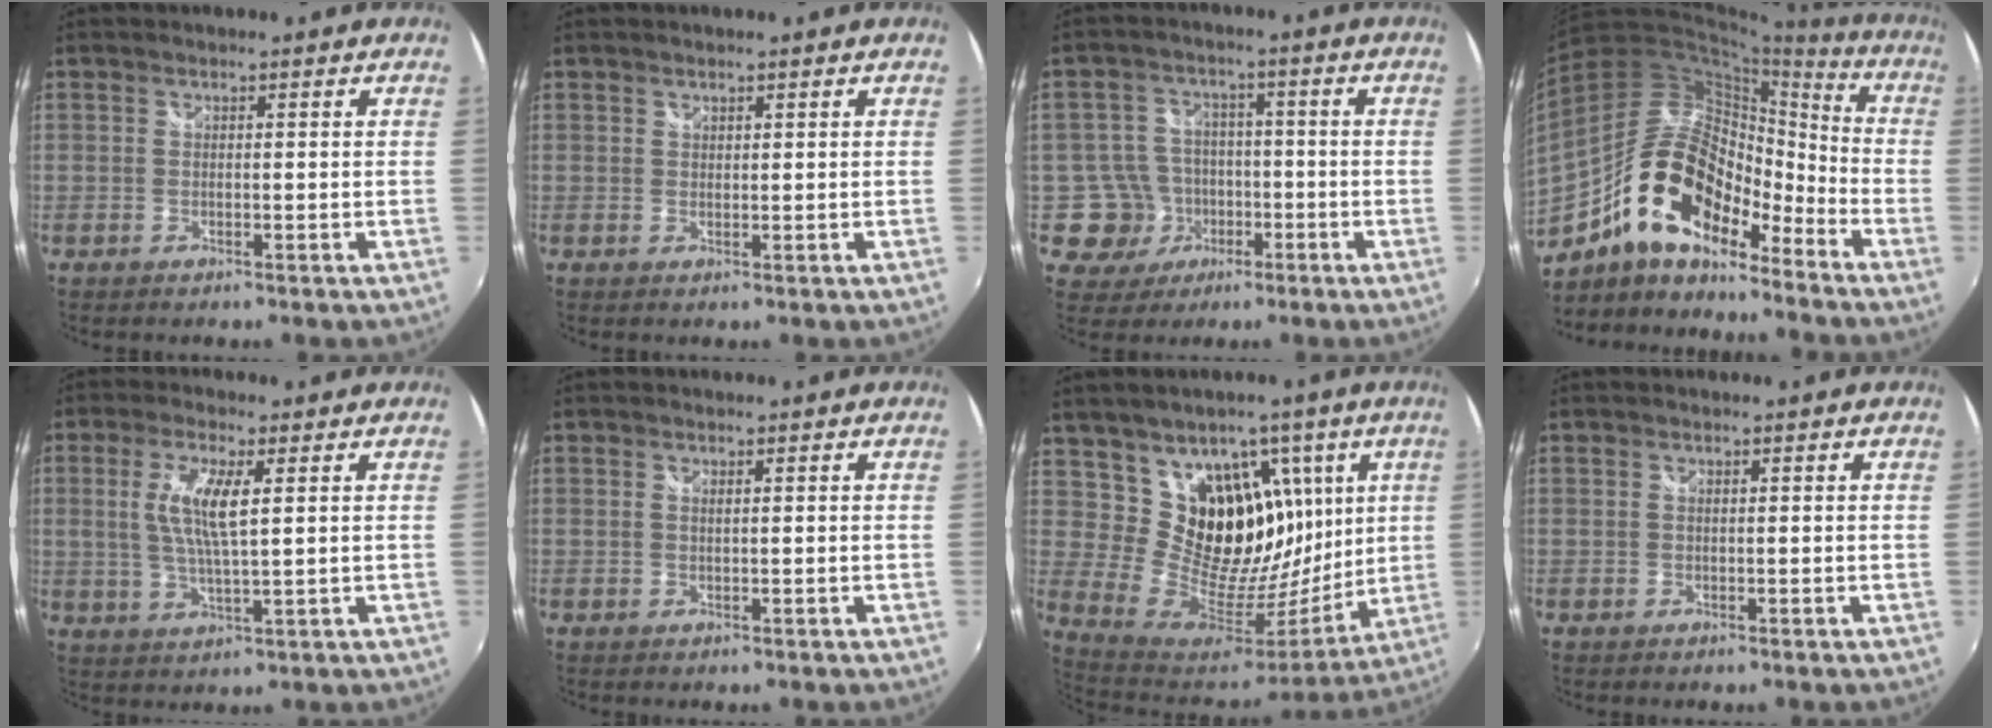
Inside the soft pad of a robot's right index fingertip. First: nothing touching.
{"total": 0.7, "force": [0.6, 0.3, 0.0], "torque": [0.001, 0.001, 0.011]}
{"total": 8.8, "force": [-2.8, 8.3, 0.8], "torque": [-0.039, 0.017, -0.036]}
{"total": 18.0, "force": [-12.3, 8.0, 10.5], "torque": [-0.194, 0.007, -0.228]}
{"total": 7.6, "force": [1.6, 1.3, 7.3], "torque": [-0.148, -0.002, 0.032]}
{"total": 3.1, "force": [2.4, 0.0, 2.0], "torque": [-0.037, -0.007, 0.038]}
{"total": 19.3, "force": [8.4, 14.6, 9.4], "torque": [-0.149, -0.015, 0.161]}
{"total": 0.0}